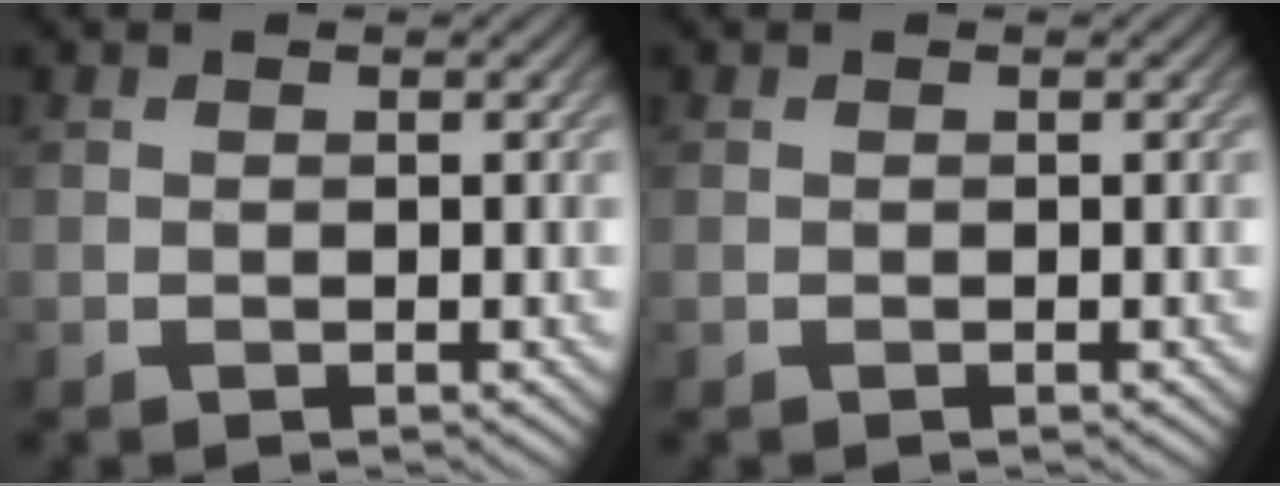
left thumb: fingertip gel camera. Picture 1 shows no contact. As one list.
[{"total": 0.0}]